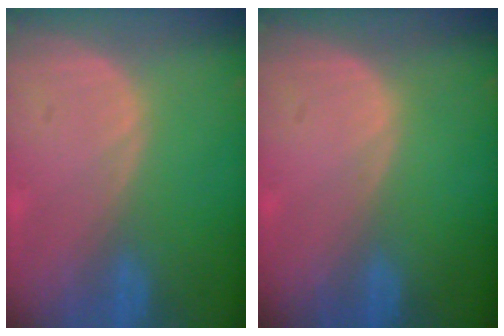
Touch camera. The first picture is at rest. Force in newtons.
{"total": 0.0}